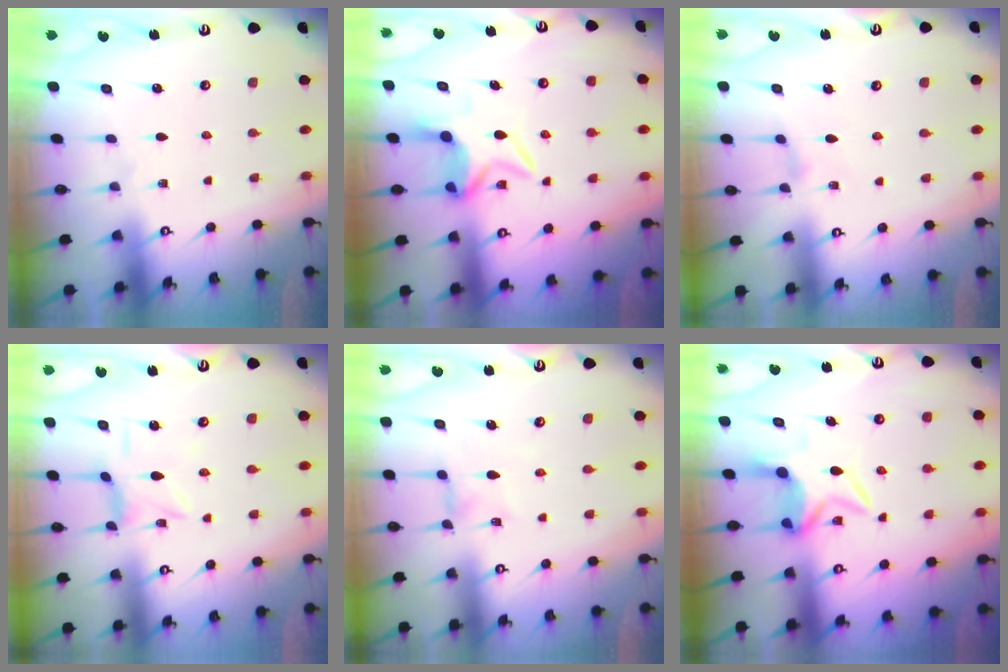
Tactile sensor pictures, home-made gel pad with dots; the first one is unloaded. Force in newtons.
{"total": 6.6, "press": 6.6, "slide": 0.7}
{"total": 1.8, "press": 1.7, "slide": 0.4}
{"total": 1.6, "press": 1.6, "slide": 0.5}
{"total": 1.2, "press": 1.1, "slide": 0.3}
{"total": 6.6, "press": 6.6, "slide": 0.7}